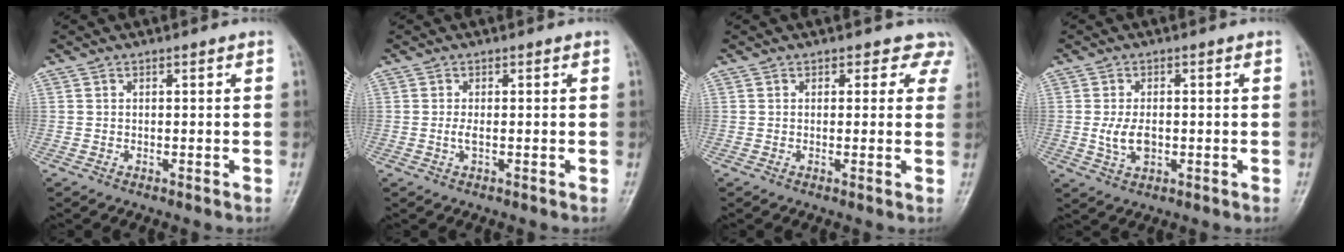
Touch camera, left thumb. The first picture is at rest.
{"total": 1.4, "force": [-0.1, 0.5, 1.3], "torque": [-0.029, -0.003, -0.003]}
{"total": 3.9, "force": [2.9, 2.6, 0.1], "torque": [0.038, -0.012, 0.007]}
{"total": 4.8, "force": [-0.5, 2.9, 3.7], "torque": [-0.073, -0.004, -0.008]}